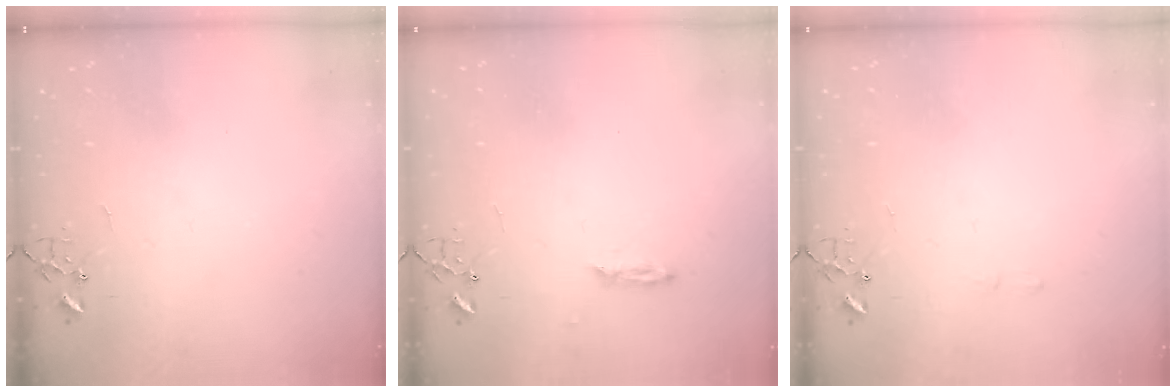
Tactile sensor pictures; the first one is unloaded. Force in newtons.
{"total": 2.3, "press": 2.2, "slide": 0.4}
{"total": 4.5, "press": 4.5, "slide": 0.4}